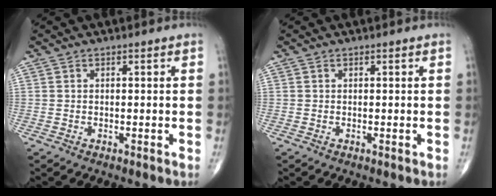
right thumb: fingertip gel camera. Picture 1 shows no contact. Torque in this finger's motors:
{"motor_torque": [-0.05, -0.09, -0.10, 0.01, -0.02]}